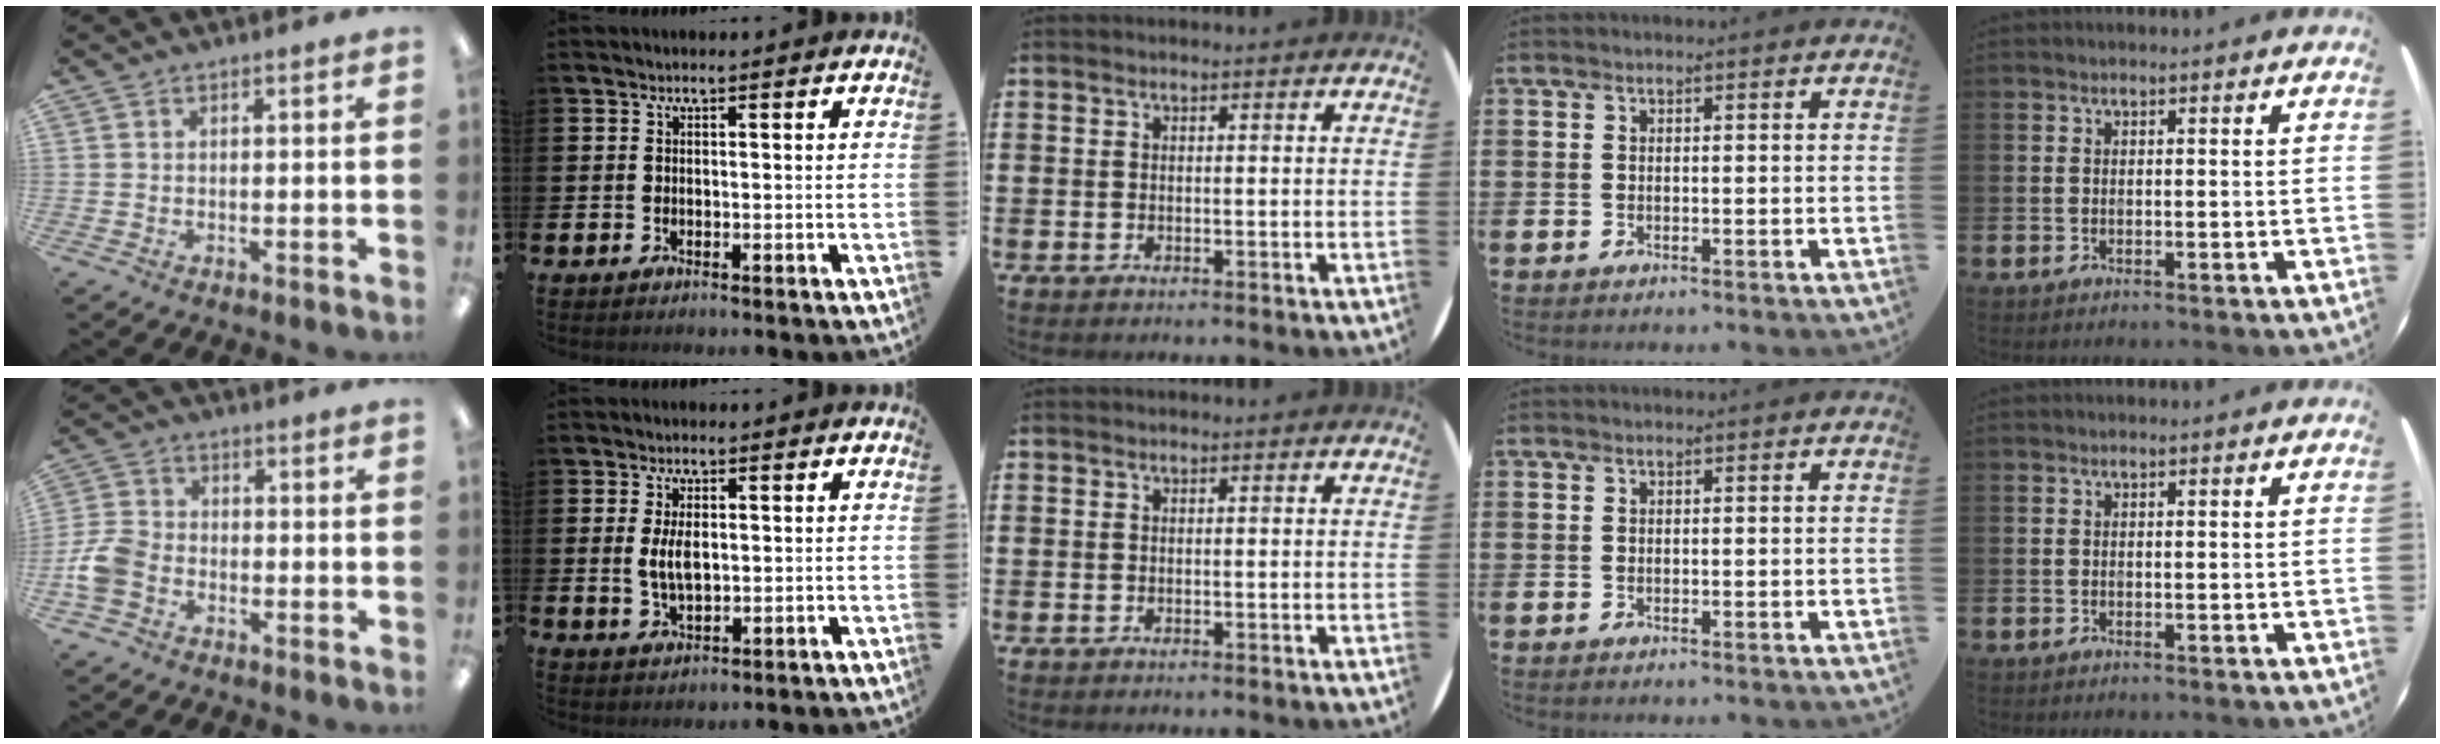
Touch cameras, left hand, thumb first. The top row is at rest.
{"thumb": {"total": 7.6, "force": [-3.1, 5.6, 4.1], "torque": [-0.088, 0.024, -0.057]}, "index": {"total": 4.3, "force": [0.8, 2.1, 3.7], "torque": [-0.067, 0.004, 0.010]}}